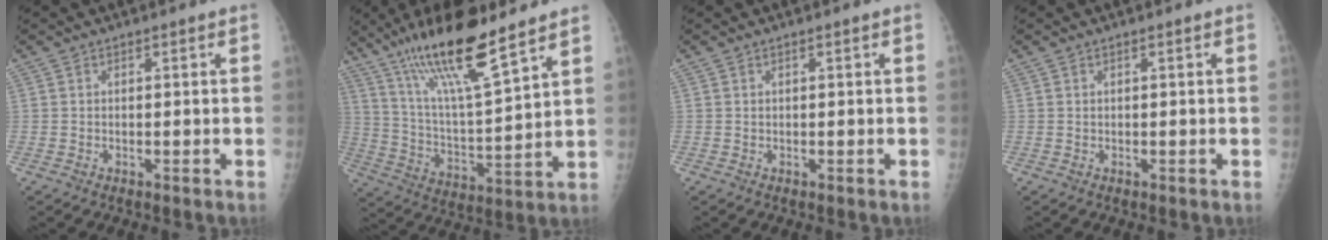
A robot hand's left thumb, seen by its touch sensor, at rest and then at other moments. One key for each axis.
{"total": 18.4, "fx": 12.8, "fy": 2.9, "fz": 13.0, "tx": -0.221, "ty": -0.062, "tz": 0.236}
{"total": 0.0}
{"total": 0.0}